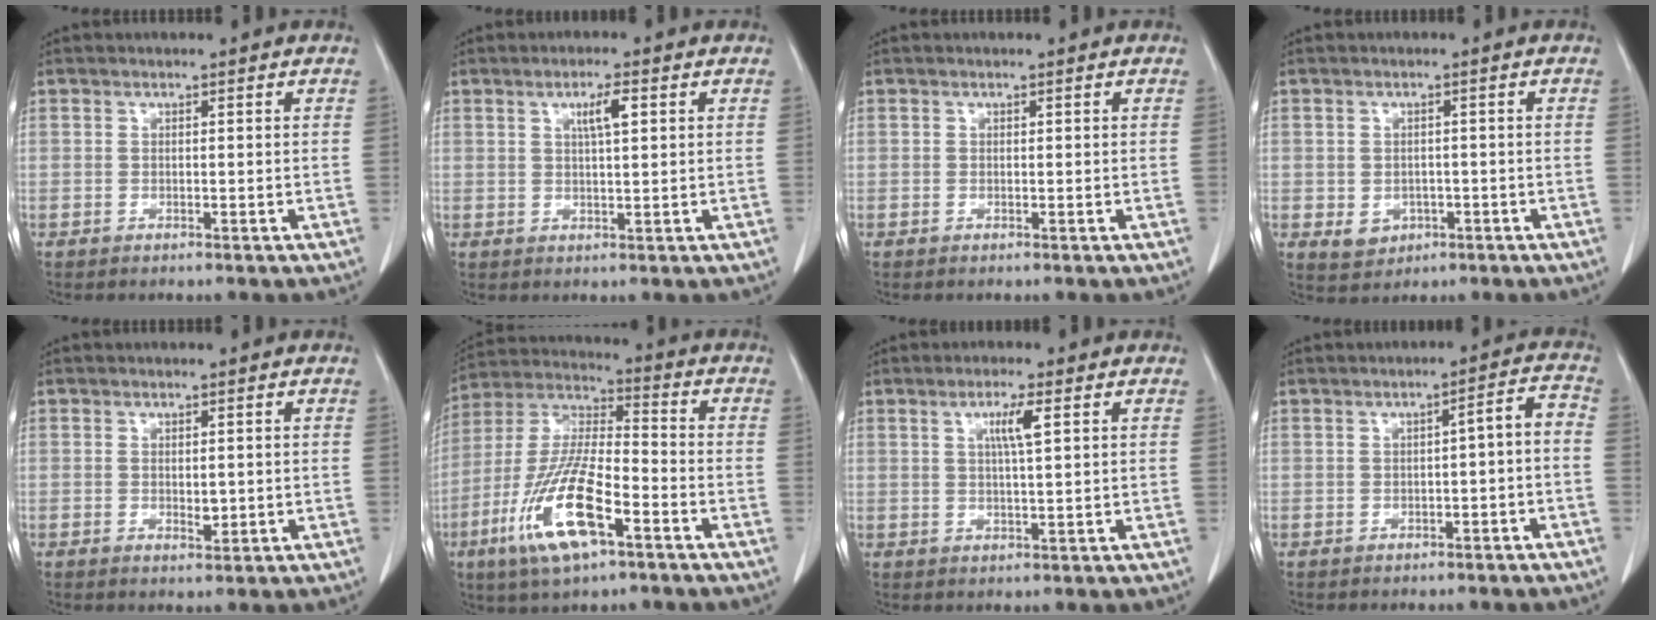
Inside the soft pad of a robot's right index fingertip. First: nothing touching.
{"total": 3.4, "force": [1.4, 0.3, 3.1], "torque": [-0.054, 0.000, 0.024]}
{"total": 0.0}
{"total": 3.6, "force": [-1.1, 3.1, 1.4], "torque": [-0.018, 0.002, -0.002]}
{"total": 1.7, "force": [-0.1, 0.8, 1.5], "torque": [-0.025, -0.004, 0.003]}
{"total": 15.6, "force": [-7.1, 3.7, 13.4], "torque": [-0.282, -0.013, -0.129]}
{"total": 3.8, "force": [1.4, -0.2, 3.5], "torque": [-0.063, -0.001, 0.024]}
{"total": 3.9, "force": [-1.3, 0.6, 3.6], "torque": [-0.046, 0.020, -0.016]}